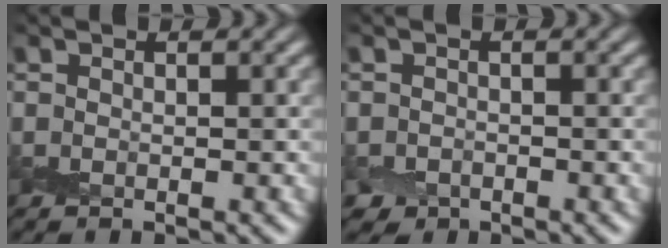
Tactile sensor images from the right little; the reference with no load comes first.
{"total": 1.6, "force": [-1.2, 1.1, 0.1], "torque": [0.005, -0.003, -0.025]}